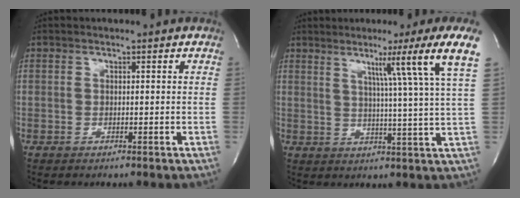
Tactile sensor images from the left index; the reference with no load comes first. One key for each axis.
{"total": 12.3, "fx": 6.9, "fy": -3.2, "fz": 9.6, "tx": -0.134, "ty": -0.014, "tz": 0.077}